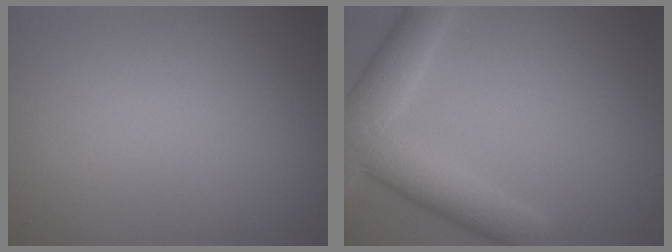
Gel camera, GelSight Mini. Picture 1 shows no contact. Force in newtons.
{"total": 6.8, "press": 6.8, "slide": 0.3}